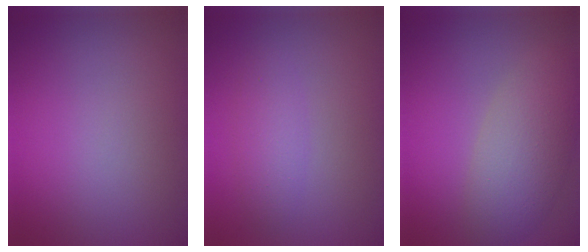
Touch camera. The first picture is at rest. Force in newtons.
{"total": 1.9, "press": 1.9, "slide": 0.0}
{"total": 5.0, "press": 5.0, "slide": 0.3}